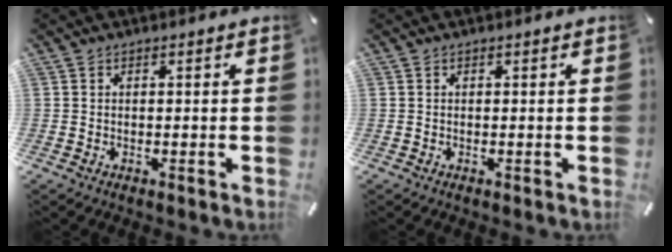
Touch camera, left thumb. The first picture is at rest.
{"total": 0.0}